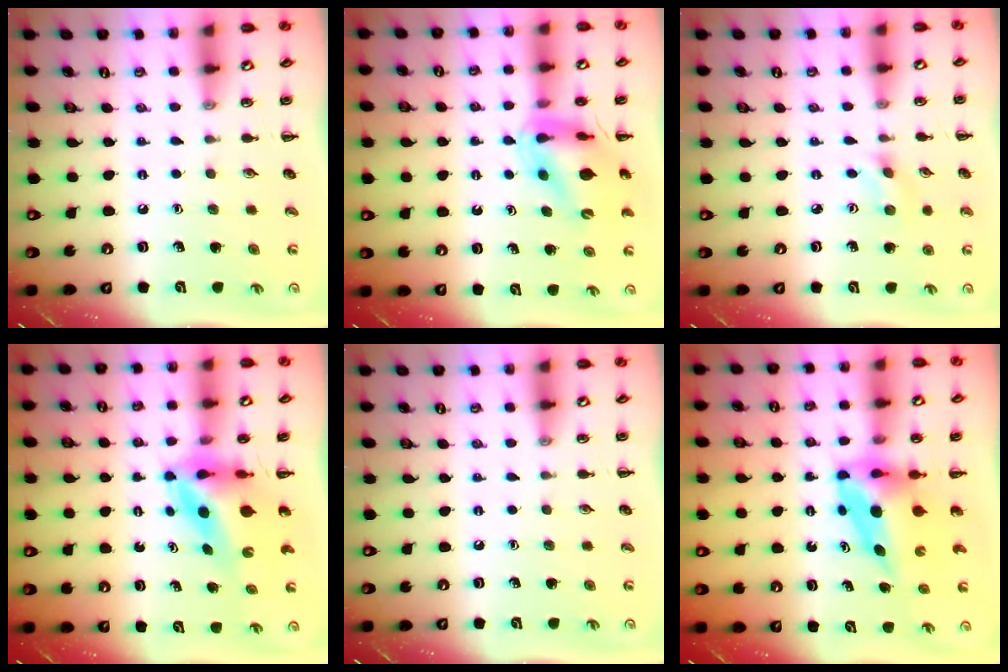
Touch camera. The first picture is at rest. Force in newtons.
{"total": 12.4, "press": 11.9, "slide": 3.4}
{"total": 1.4, "press": 1.3, "slide": 0.5}
{"total": 6.2, "press": 5.9, "slide": 2.1}
{"total": 0.0}
{"total": 6.5, "press": 6.3, "slide": 1.6}